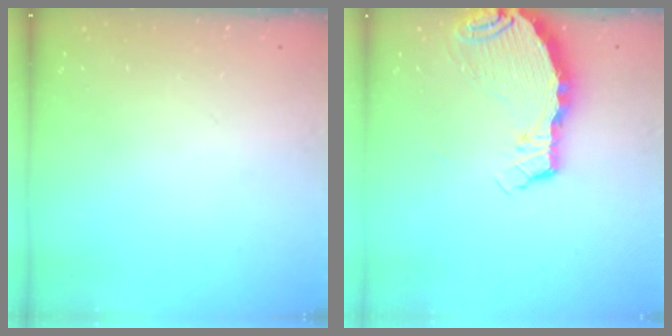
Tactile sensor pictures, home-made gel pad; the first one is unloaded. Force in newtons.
{"total": 5.7, "press": 5.7, "slide": 0.6}